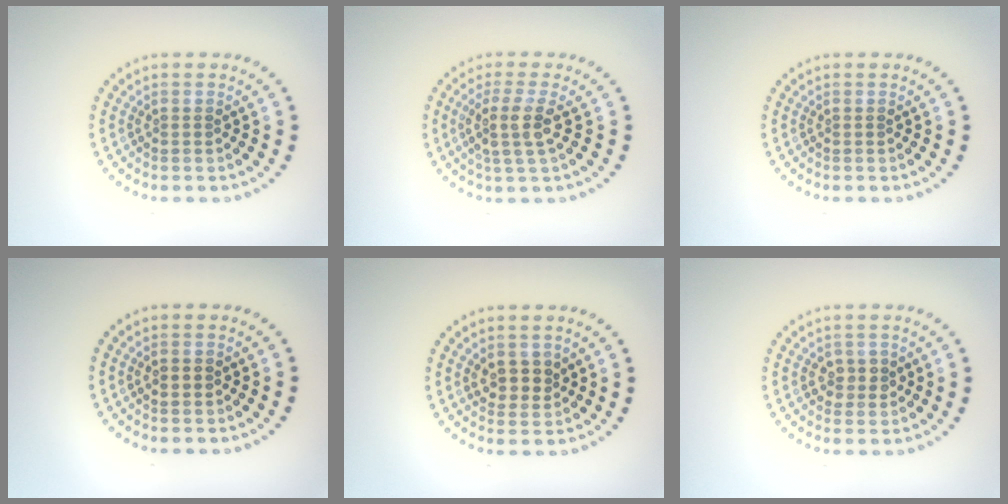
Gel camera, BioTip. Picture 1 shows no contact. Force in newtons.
{"total": 3.0, "press": 2.4, "slide": 1.8}
{"total": 0.0}
{"total": 1.2, "press": 1.2, "slide": 0.2}
{"total": 2.3, "press": 2.2, "slide": 0.8}
{"total": 1.8, "press": 1.8, "slide": 0.2}